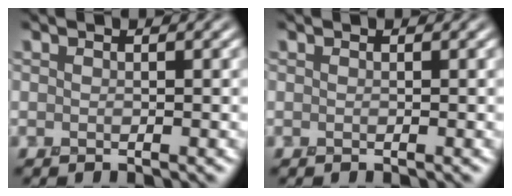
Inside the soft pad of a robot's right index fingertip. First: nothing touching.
{"total": 0.0}